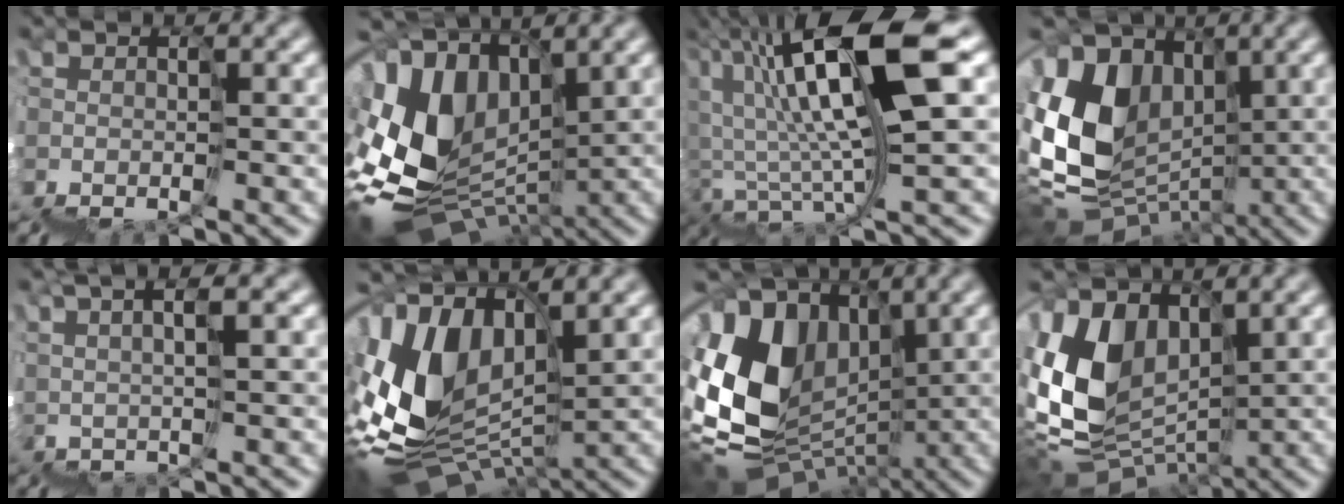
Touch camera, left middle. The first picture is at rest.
{"total": 8.4, "force": [3.7, 5.8, 4.8], "torque": [-0.109, 0.037, 0.064]}
{"total": 9.0, "force": [5.6, 1.1, 7.0], "torque": [-0.113, 0.042, 0.099]}
{"total": 9.2, "force": [3.1, 7.0, 5.1], "torque": [-0.120, 0.036, 0.046]}
{"total": 4.7, "force": [3.5, 1.3, 2.8], "torque": [-0.006, 0.035, 0.064]}
{"total": 8.7, "force": [4.1, 4.8, 6.0], "torque": [-0.139, 0.031, 0.074]}
{"total": 9.4, "force": [4.1, 7.3, 4.2], "torque": [-0.096, 0.030, 0.066]}
{"total": 6.7, "force": [3.5, 4.5, 3.5], "torque": [-0.099, 0.017, 0.060]}